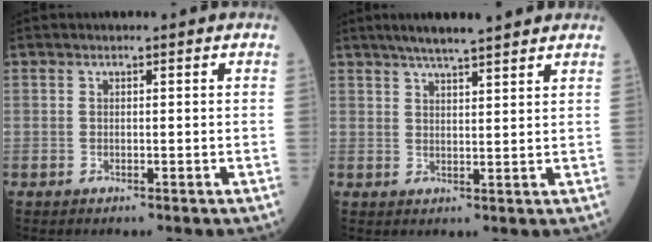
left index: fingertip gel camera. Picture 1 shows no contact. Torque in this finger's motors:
{"motor_torque": [0.11, -0.12, 0.08, 0.06]}